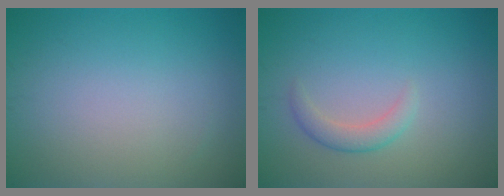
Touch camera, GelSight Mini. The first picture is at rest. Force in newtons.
{"total": 1.7, "press": 1.7, "slide": 0.1}